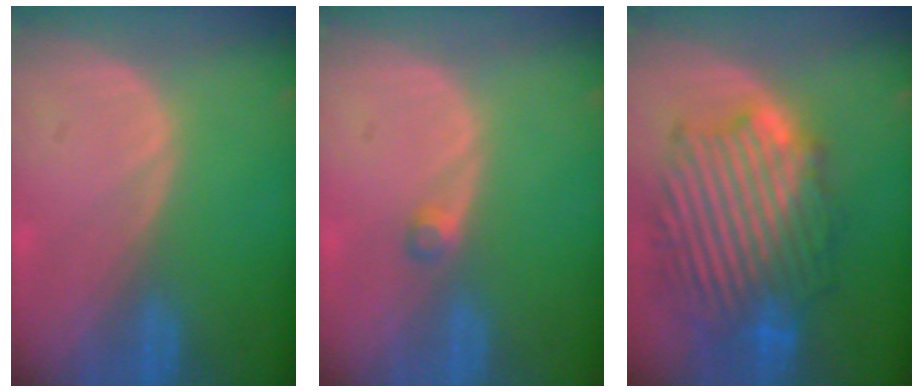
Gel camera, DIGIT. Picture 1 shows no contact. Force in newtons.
{"total": 1.5, "press": 1.2, "slide": 0.8}
{"total": 13.2, "press": 13.2, "slide": 1.0}